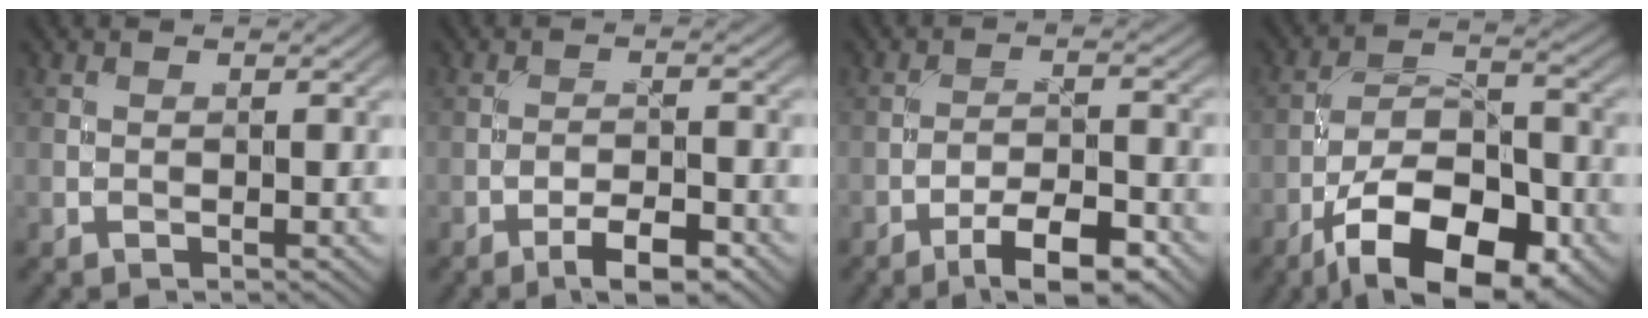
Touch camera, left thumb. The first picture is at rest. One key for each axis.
{"total": 4.8, "fx": -3.1, "fy": 1.4, "fz": 3.3, "tx": -0.053, "ty": 0.008, "tz": -0.051}
{"total": 7.3, "fx": -4.7, "fy": 2.2, "fz": 5.1, "tx": -0.077, "ty": 0.007, "tz": -0.078}
{"total": 14.6, "fx": -8.2, "fy": 6.6, "fz": 10.1, "tx": -0.179, "ty": -0.009, "tz": -0.147}